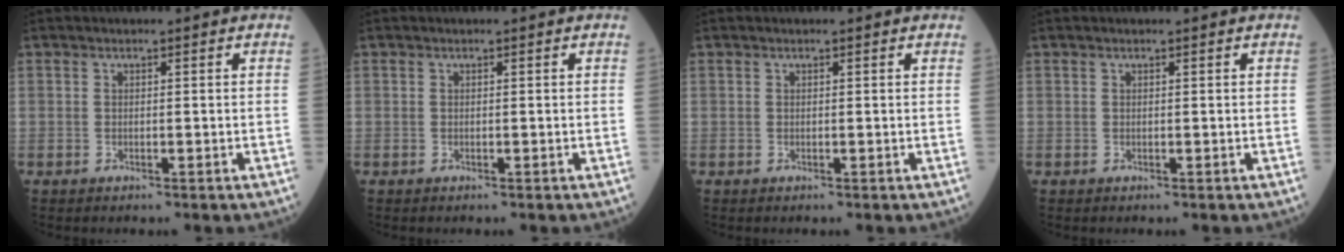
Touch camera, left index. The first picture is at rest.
{"total": 0.0}
{"total": 0.0}
{"total": 0.0}